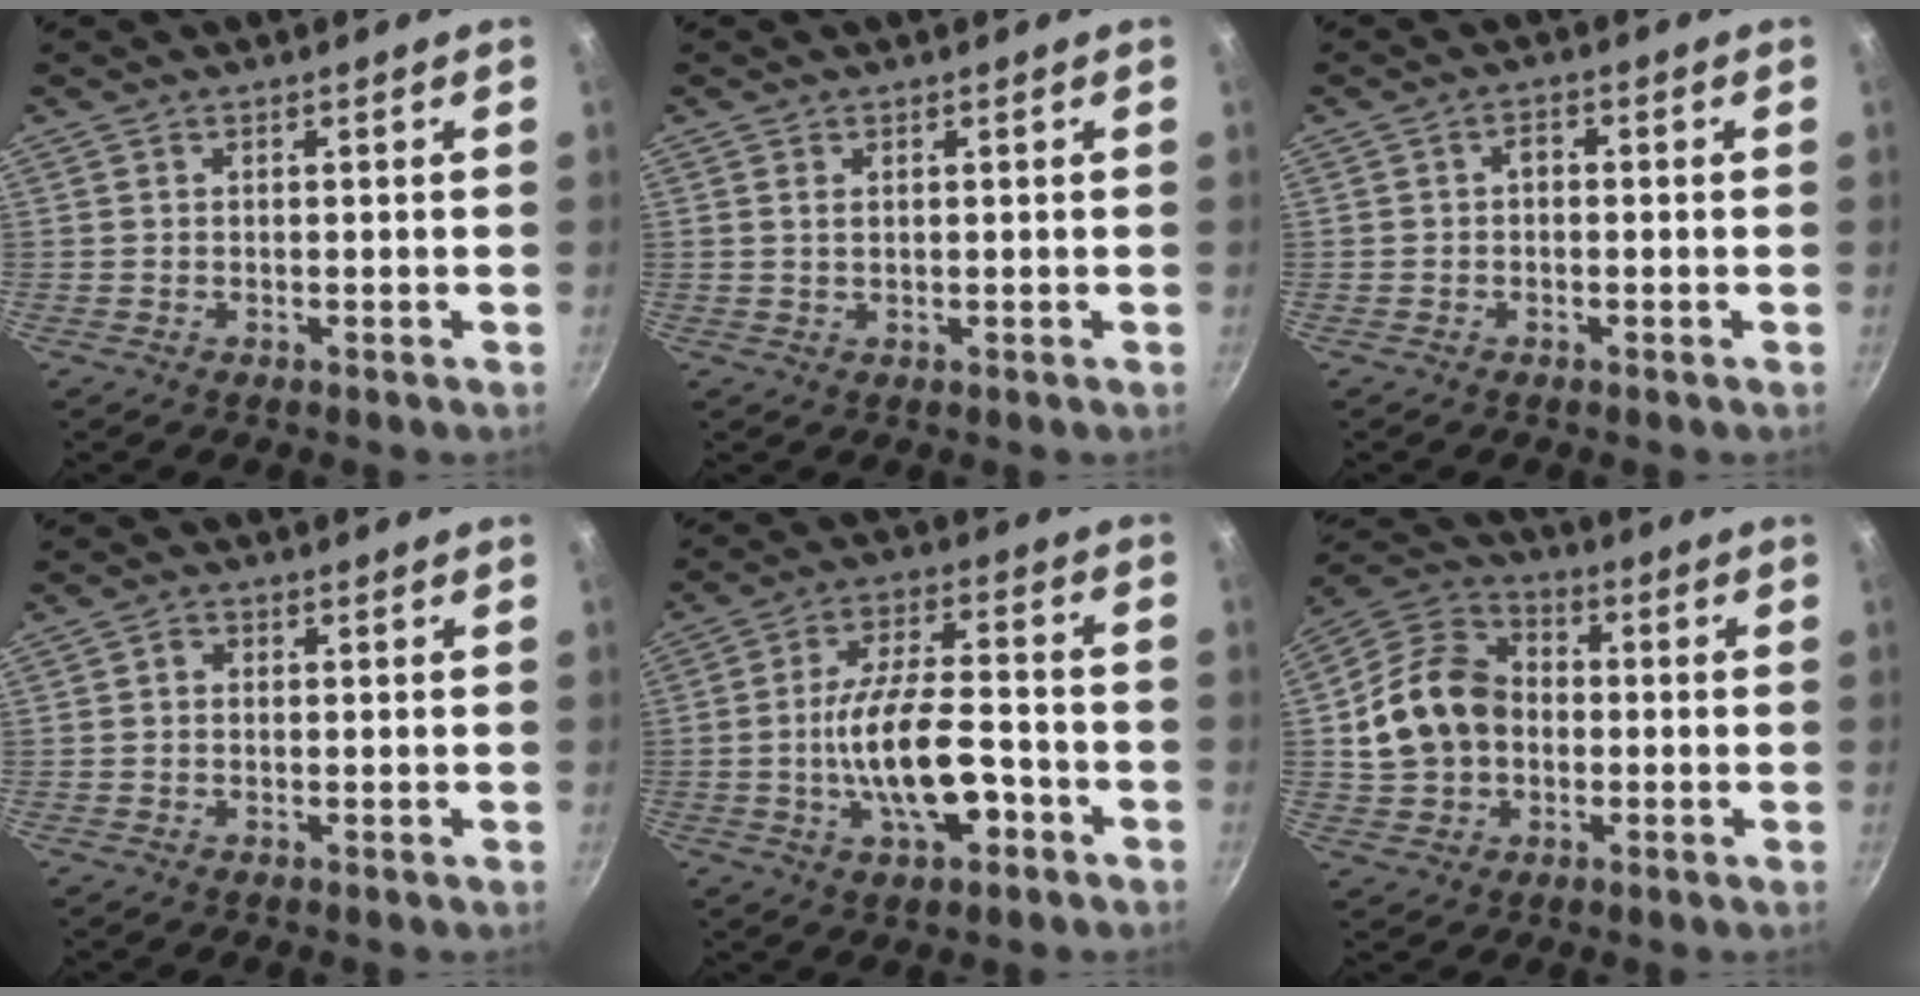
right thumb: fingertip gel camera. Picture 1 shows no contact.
{"total": 1.2, "force": [0.4, 0.7, 0.9], "torque": [-0.015, 0.001, 0.008]}
{"total": 1.7, "force": [-0.3, 1.1, 1.2], "torque": [-0.019, 0.011, -0.008]}
{"total": 1.4, "force": [0.0, 1.2, 0.8], "torque": [-0.013, 0.007, -0.003]}
{"total": 13.8, "force": [-4.3, 5.9, 11.8], "torque": [-0.194, 0.032, -0.073]}
{"total": 14.5, "force": [-0.4, 11.4, 8.9], "torque": [-0.140, 0.030, -0.019]}